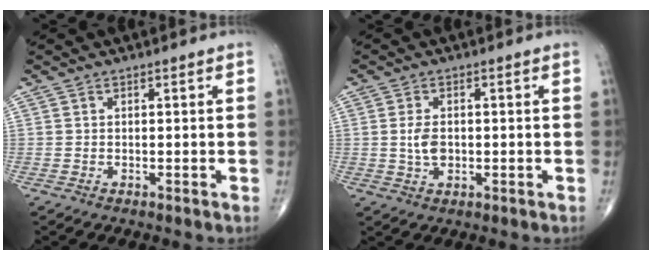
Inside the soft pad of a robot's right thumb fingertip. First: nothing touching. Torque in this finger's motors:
{"motor_torque": [-0.46, 0.36, 0.46, 0.27, 0.01]}